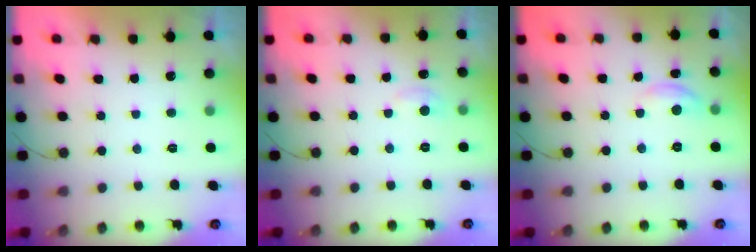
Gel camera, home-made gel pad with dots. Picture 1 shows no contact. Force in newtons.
{"total": 5.0, "press": 5.0, "slide": 0.7}
{"total": 4.5, "press": 4.5, "slide": 0.3}